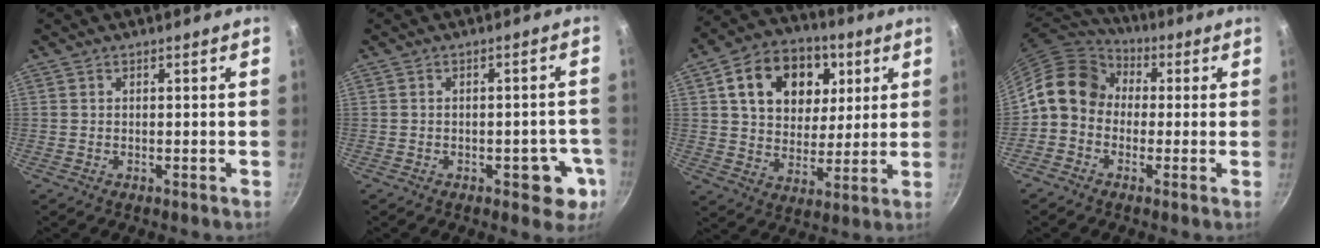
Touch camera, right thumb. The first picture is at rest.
{"total": 6.5, "force": [-2.4, 3.5, 4.9], "torque": [-0.025, 0.014, -0.024]}
{"total": 18.0, "force": [6.1, 13.5, 10.3], "torque": [-0.142, -0.003, 0.094]}
{"total": 11.5, "force": [0.5, 9.6, 6.4], "torque": [-0.085, 0.032, -0.017]}